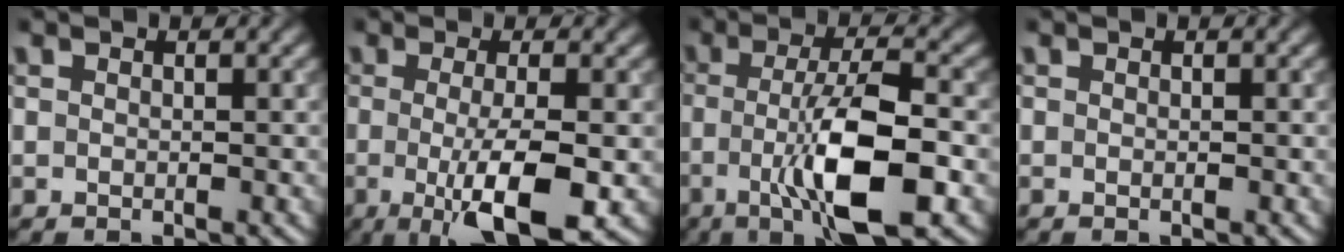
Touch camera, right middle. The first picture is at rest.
{"total": 7.0, "force": [-1.4, 1.7, 6.6], "torque": [-0.105, -0.015, -0.021]}
{"total": 8.9, "force": [-2.2, 2.3, 8.4], "torque": [-0.141, 0.001, -0.042]}
{"total": 0.0}